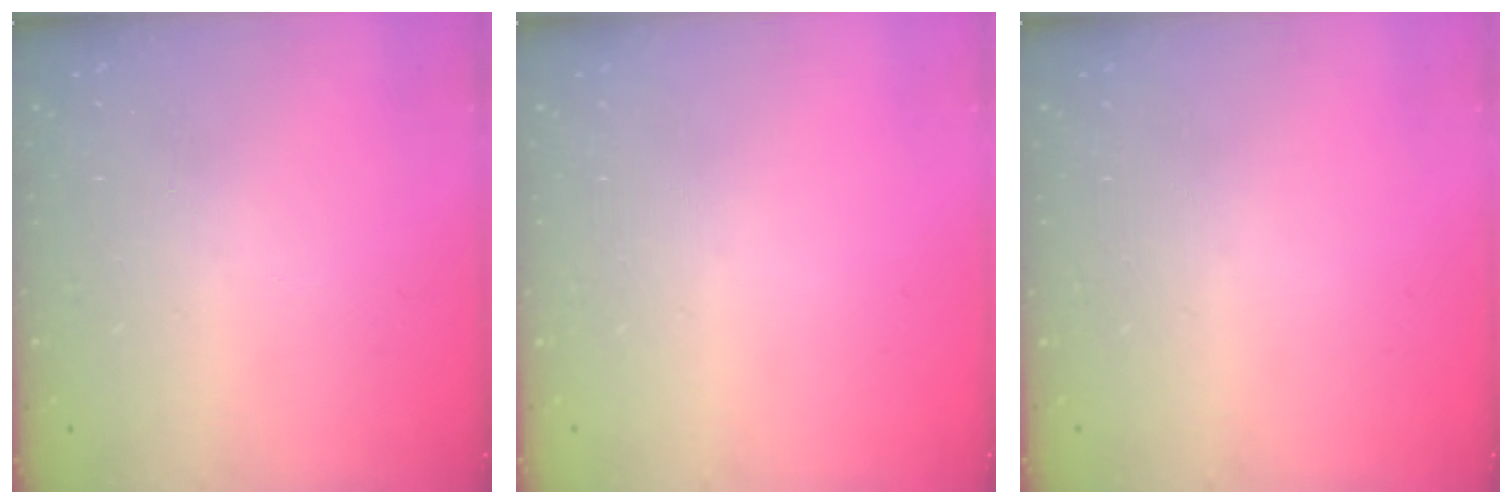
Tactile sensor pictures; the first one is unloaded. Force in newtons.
{"total": 0.0}
{"total": 0.0}